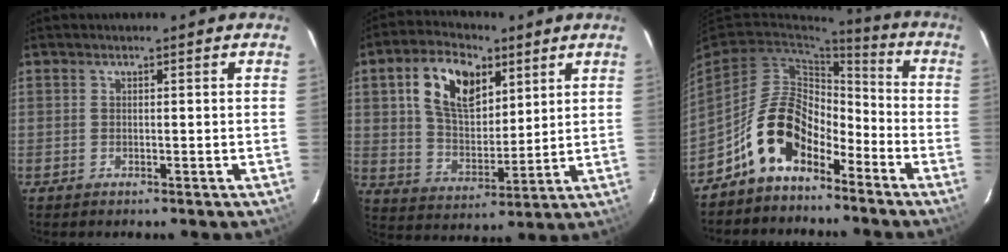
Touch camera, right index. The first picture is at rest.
{"total": 13.8, "force": [5.8, 8.3, 9.4], "torque": [-0.172, 0.020, 0.107]}
{"total": 12.6, "force": [-7.7, 6.6, 7.5], "torque": [-0.147, 0.023, -0.140]}